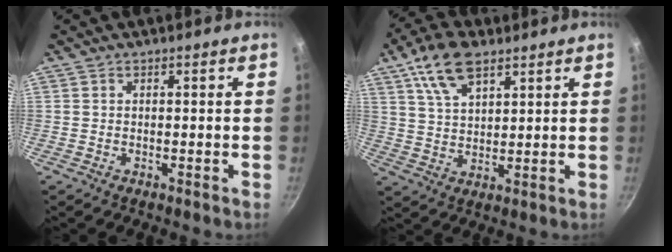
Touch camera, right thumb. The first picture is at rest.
{"total": 10.4, "force": [5.9, 5.1, 6.9], "torque": [-0.117, -0.009, 0.114]}